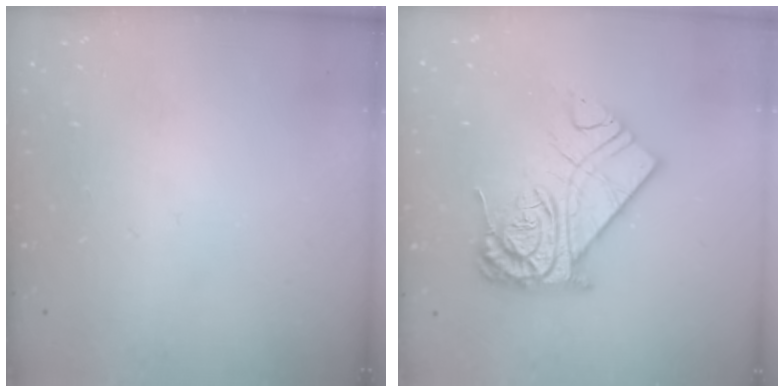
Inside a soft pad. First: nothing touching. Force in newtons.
{"total": 18.2, "press": 18.1, "slide": 1.6}